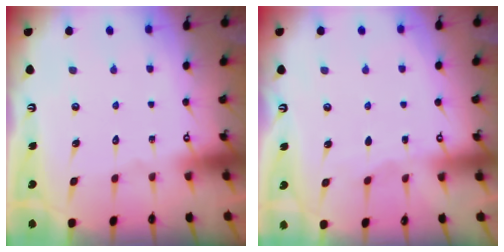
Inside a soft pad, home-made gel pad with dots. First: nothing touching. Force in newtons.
{"total": 2.4, "press": 2.4, "slide": 0.3}